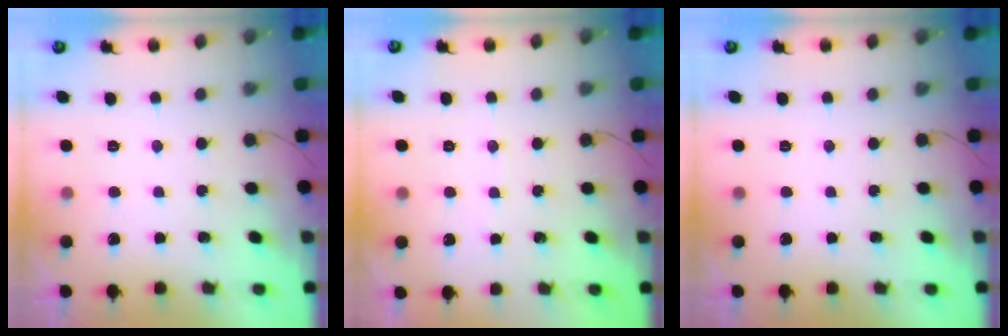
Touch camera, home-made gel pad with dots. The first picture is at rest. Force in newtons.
{"total": 2.6, "press": 2.6, "slide": 0.3}
{"total": 0.0}